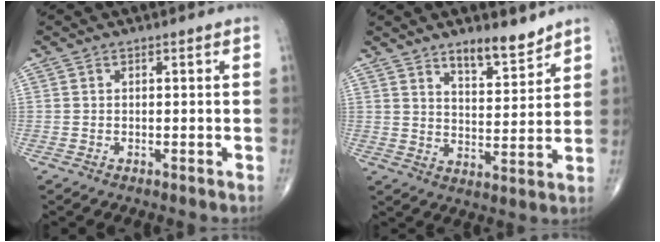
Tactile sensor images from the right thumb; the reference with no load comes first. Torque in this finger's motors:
{"motor_torque": [-0.22, 0.09, 0.06, 0.14, 0.04]}